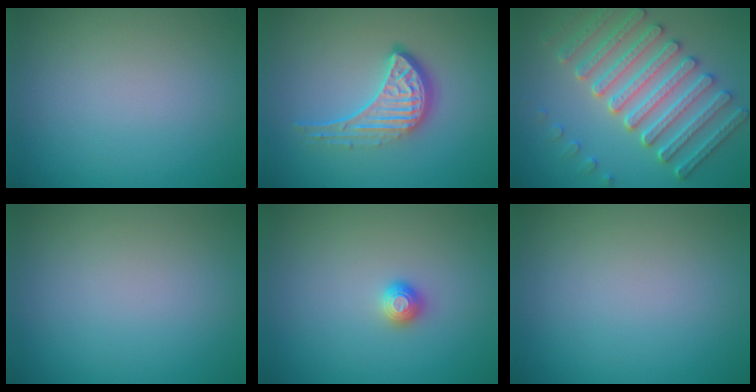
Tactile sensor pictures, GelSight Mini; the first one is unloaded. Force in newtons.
{"total": 4.6, "press": 3.3, "slide": 3.2}
{"total": 6.9, "press": 6.2, "slide": 3.1}
{"total": 0.0}
{"total": 1.1, "press": 1.1, "slide": 0.1}
{"total": 0.0}